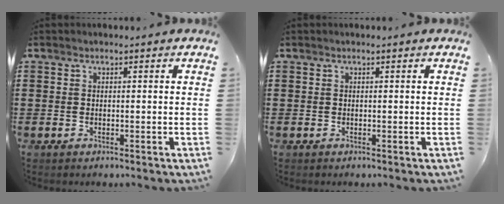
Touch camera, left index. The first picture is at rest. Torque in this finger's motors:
{"motor_torque": [0.01, 0.00, 0.02, 0.00]}